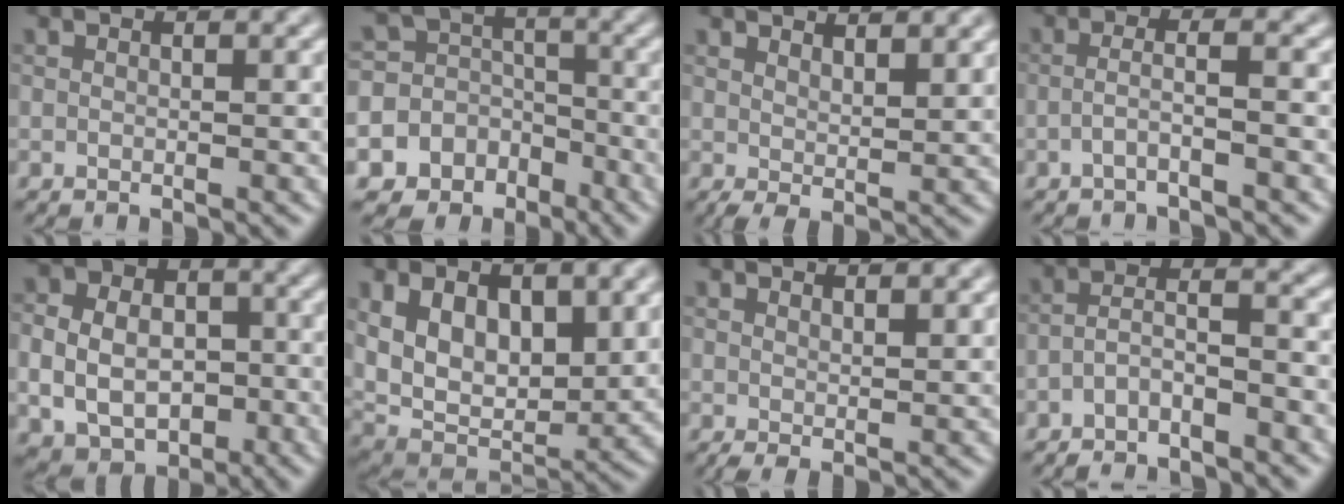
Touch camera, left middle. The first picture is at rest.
{"total": 11.4, "force": [-5.8, 9.6, 1.8], "torque": [-0.049, -0.012, -0.100]}
{"total": 3.3, "force": [2.5, 0.9, 2.0], "torque": [-0.037, 0.002, 0.045]}
{"total": 2.3, "force": [-1.0, 0.4, 2.0], "torque": [-0.031, 0.012, -0.028]}
{"total": 9.2, "force": [-0.9, 7.6, 5.2], "torque": [-0.083, 0.001, -0.027]}
{"total": 8.4, "force": [2.3, 5.2, 6.2], "torque": [-0.122, -0.016, 0.042]}
{"total": 2.1, "force": [1.4, 0.6, 1.4], "torque": [-0.020, -0.001, 0.026]}
{"total": 3.1, "force": [-1.9, 1.0, 2.2], "torque": [-0.045, 0.008, -0.043]}